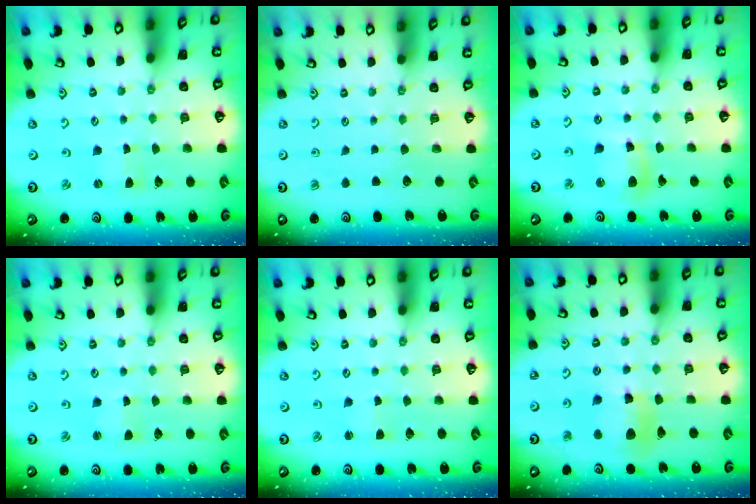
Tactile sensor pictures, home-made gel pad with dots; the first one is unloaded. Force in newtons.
{"total": 0.0}
{"total": 10.1, "press": 10.0, "slide": 0.9}
{"total": 1.3, "press": 1.3, "slide": 0.1}
{"total": 1.9, "press": 1.8, "slide": 0.4}
{"total": 10.6, "press": 10.5, "slide": 1.3}